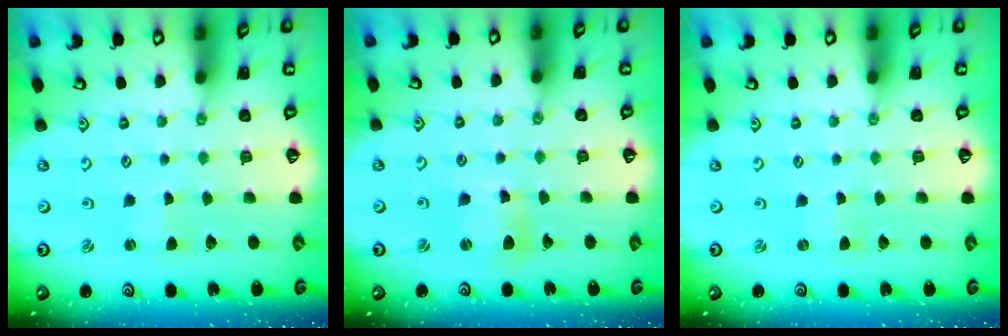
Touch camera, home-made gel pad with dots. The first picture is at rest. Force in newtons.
{"total": 6.7, "press": 6.6, "slide": 1.1}
{"total": 0.0}